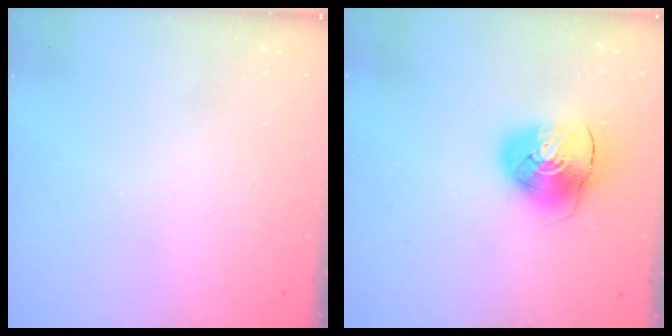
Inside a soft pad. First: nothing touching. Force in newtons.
{"total": 9.8, "press": 9.7, "slide": 1.6}